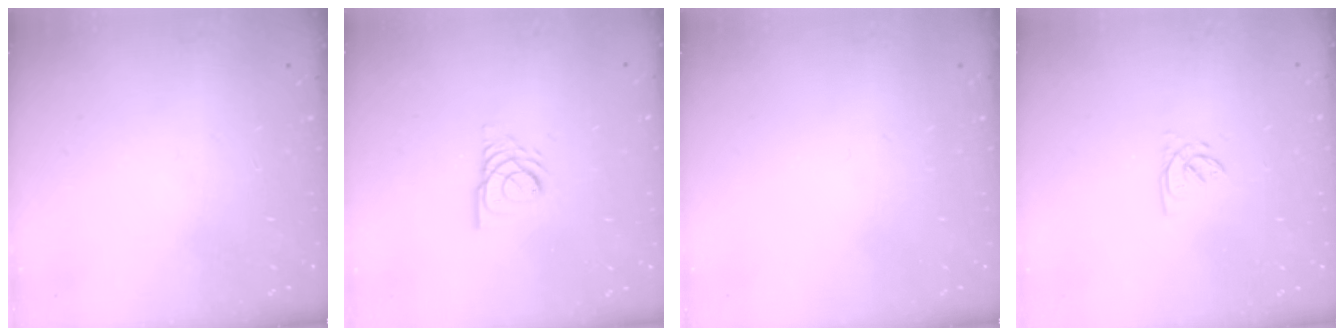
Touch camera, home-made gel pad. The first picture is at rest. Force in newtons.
{"total": 5.7, "press": 5.7, "slide": 0.6}
{"total": 0.0}
{"total": 2.2, "press": 2.2, "slide": 0.3}